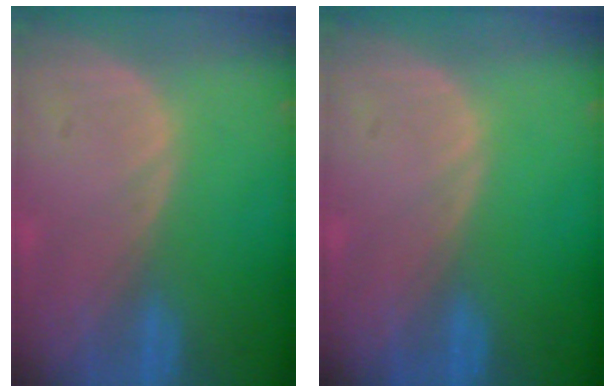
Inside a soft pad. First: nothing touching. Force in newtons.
{"total": 0.0}